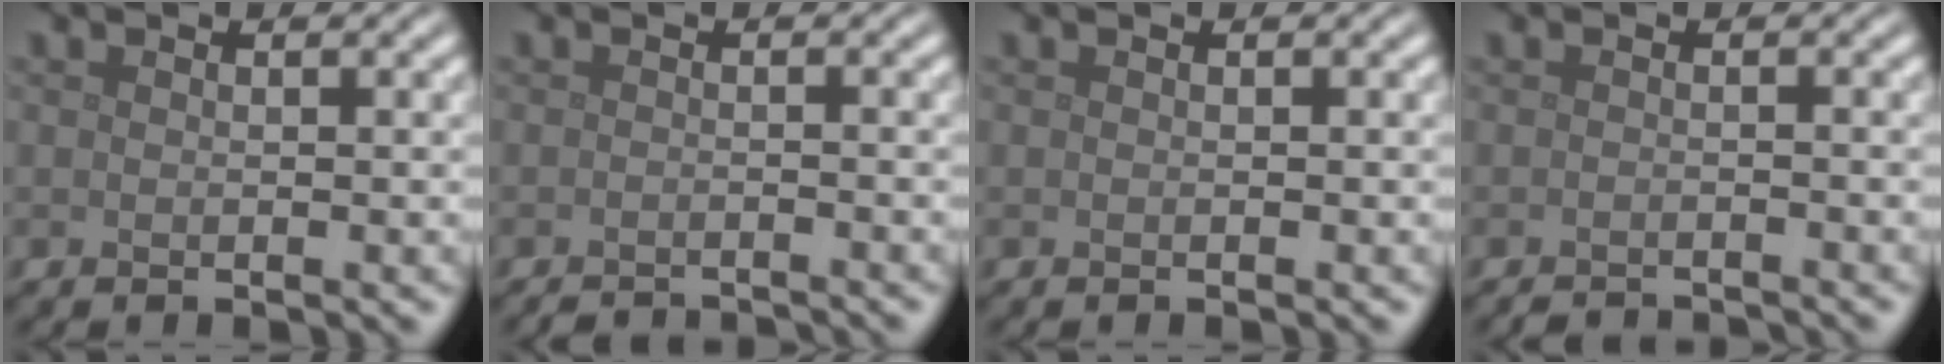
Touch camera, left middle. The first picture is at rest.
{"total": 2.8, "force": [-2.7, 0.3, 0.7], "torque": [-0.009, -0.005, -0.040]}
{"total": 0.0}
{"total": 2.4, "force": [-2.3, 0.3, 0.6], "torque": [-0.001, -0.006, -0.036]}